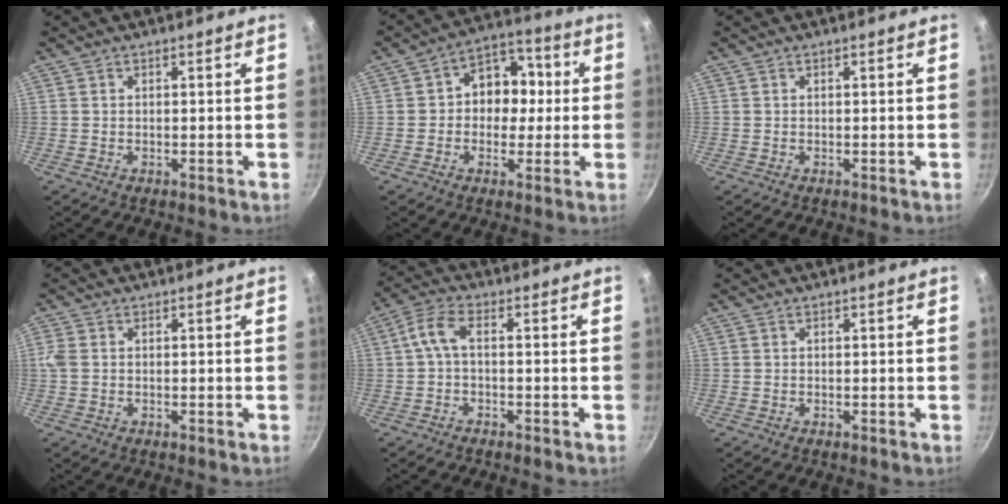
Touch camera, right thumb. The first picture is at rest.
{"total": 10.6, "force": [0.3, 8.6, 6.3], "torque": [-0.031, 0.025, -0.011]}
{"total": 0.0}
{"total": 2.1, "force": [0.1, 1.6, 1.4], "torque": [-0.032, 0.002, 0.000]}
{"total": 4.5, "force": [-0.8, 1.7, 4.0], "torque": [-0.105, 0.019, -0.025]}
{"total": 0.0}